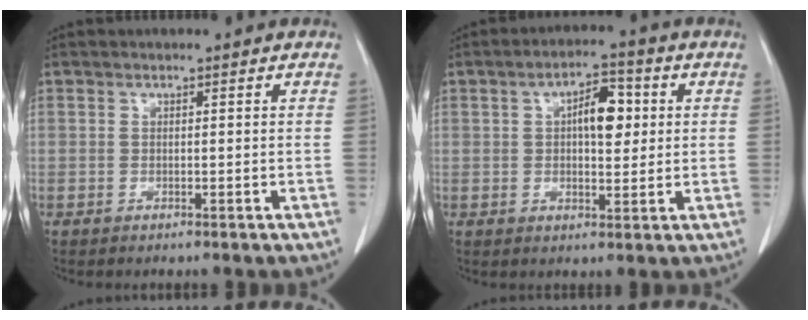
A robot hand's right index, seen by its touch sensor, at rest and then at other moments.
{"total": 6.6, "force": [1.4, 2.7, 5.9], "torque": [-0.093, 0.014, 0.021]}